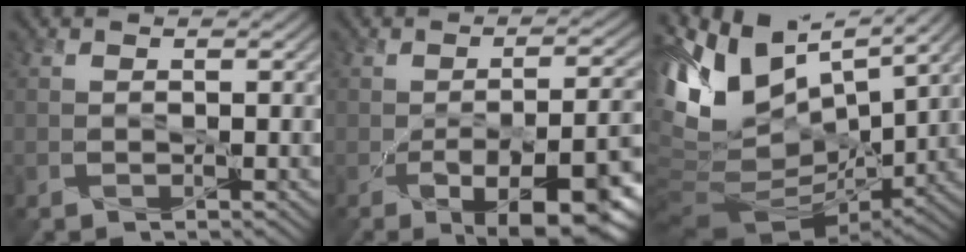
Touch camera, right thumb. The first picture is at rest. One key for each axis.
{"total": 11.7, "fx": -5.0, "fy": 4.5, "fz": 9.6, "tx": -0.124, "ty": -0.026, "tz": -0.060}
{"total": 13.2, "fx": 4.7, "fy": 7.3, "fz": 9.9, "tx": -0.234, "ty": -0.001, "tz": 0.092}